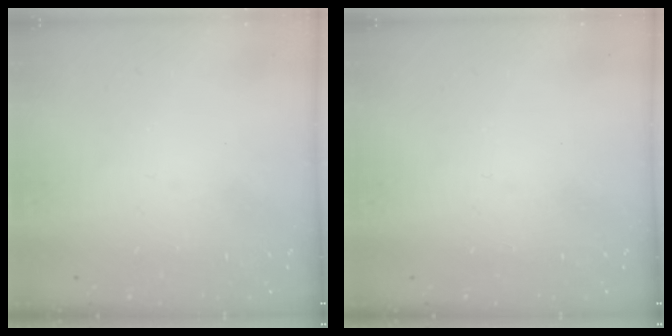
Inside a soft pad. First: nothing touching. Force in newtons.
{"total": 0.0}